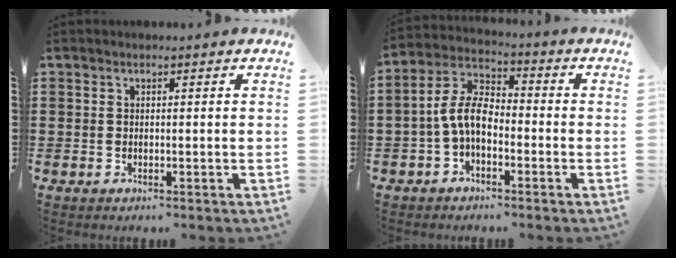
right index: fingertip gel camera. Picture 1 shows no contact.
{"total": 7.1, "force": [-1.8, 3.9, 5.6], "torque": [-0.145, 0.003, -0.045]}